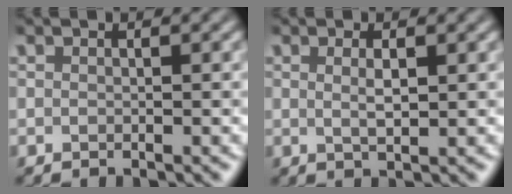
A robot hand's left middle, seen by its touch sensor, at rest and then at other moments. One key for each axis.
{"total": 1.6, "fx": 0.5, "fy": 0.4, "fz": 1.5, "tx": -0.026, "ty": -0.001, "tz": 0.008}